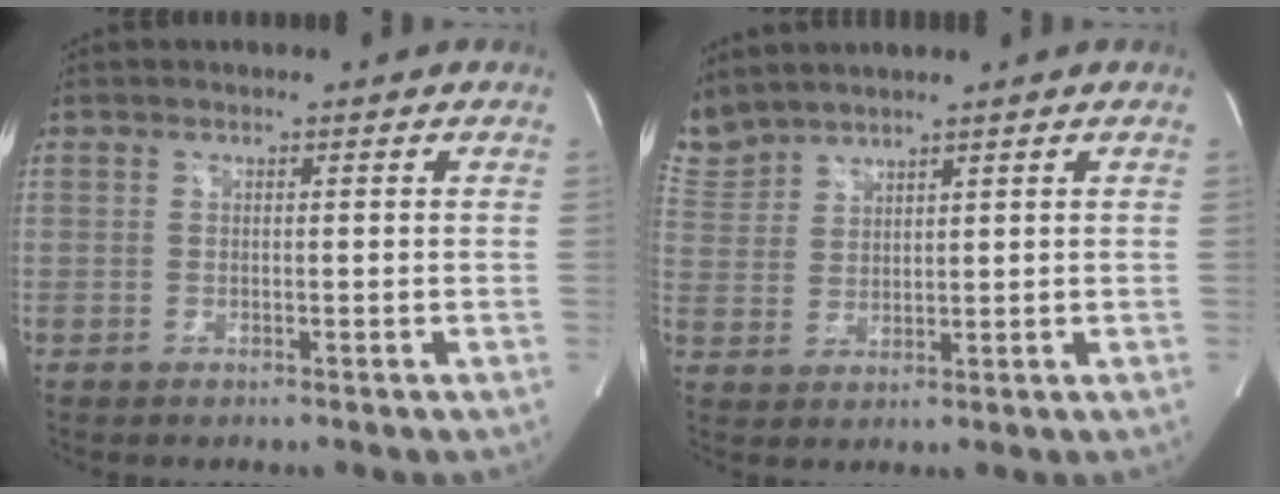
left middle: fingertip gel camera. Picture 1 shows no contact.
{"total": 5.8, "force": [5.7, 0.8, 0.7], "torque": [-0.035, 0.018, 0.128]}